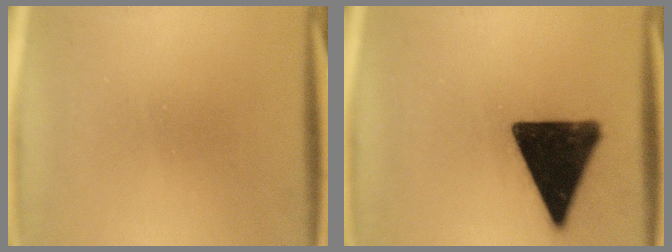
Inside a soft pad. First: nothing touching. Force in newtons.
{"total": 16.7}